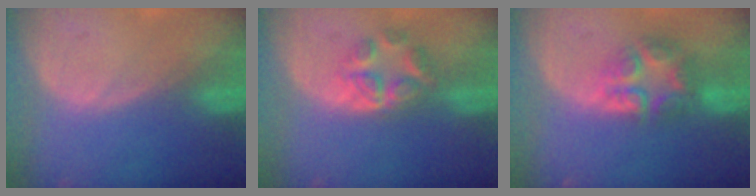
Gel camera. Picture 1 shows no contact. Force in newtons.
{"total": 5.3, "press": 5.1, "slide": 1.5}
{"total": 7.8, "press": 6.7, "slide": 4.1}